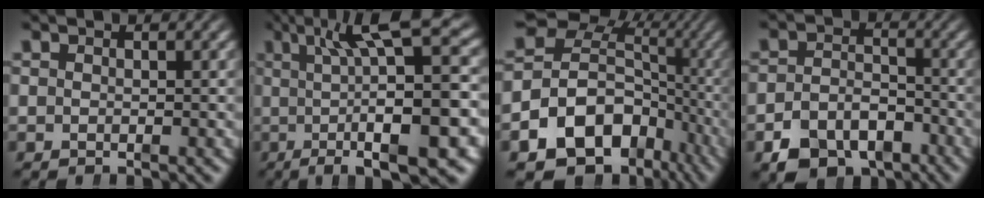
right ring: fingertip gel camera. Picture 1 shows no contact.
{"total": 9.6, "force": [0.4, 1.7, 9.4], "torque": [-0.122, 0.011, 0.009]}
{"total": 19.8, "force": [-5.1, 16.2, 10.2], "torque": [-0.191, -0.064, -0.074]}
{"total": 7.6, "force": [-5.2, 4.8, 2.8], "torque": [-0.032, -0.026, -0.084]}